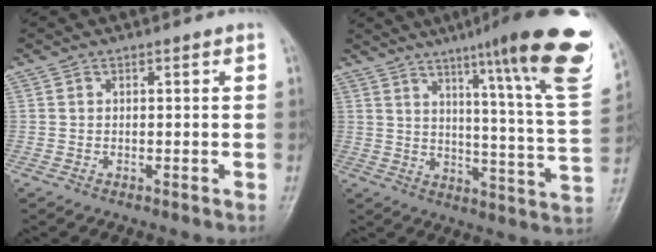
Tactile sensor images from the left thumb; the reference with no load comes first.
{"total": 24.1, "force": [14.3, 1.7, 19.4], "torque": [-0.250, -0.066, 0.192]}